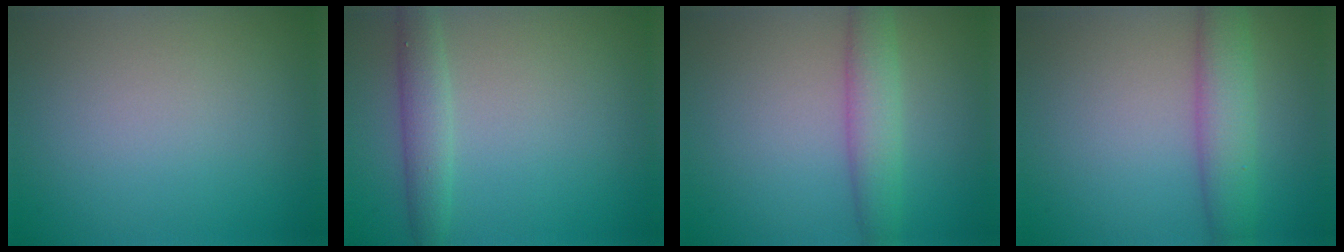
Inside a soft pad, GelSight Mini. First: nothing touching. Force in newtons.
{"total": 2.6, "press": 2.6, "slide": 0.0}
{"total": 3.5, "press": 3.5, "slide": 0.1}
{"total": 4.4, "press": 4.4, "slide": 0.3}